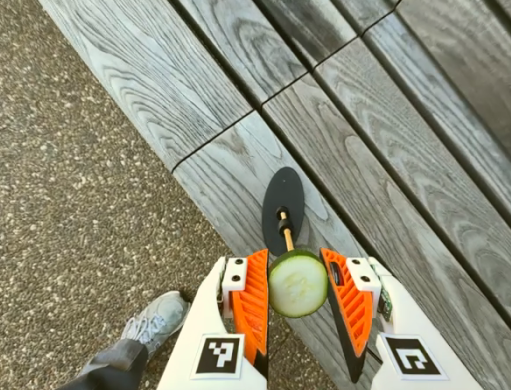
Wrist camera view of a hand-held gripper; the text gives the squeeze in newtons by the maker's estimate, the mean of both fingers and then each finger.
{"total": 13.0, "left": 13.1, "right": 12.9}